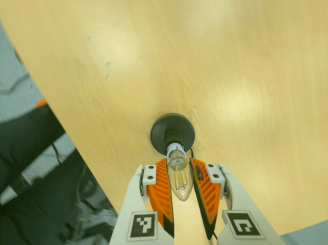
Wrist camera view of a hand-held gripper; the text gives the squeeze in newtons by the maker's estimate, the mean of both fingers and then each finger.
{"total": 13.6, "left": 12.8, "right": 14.3}